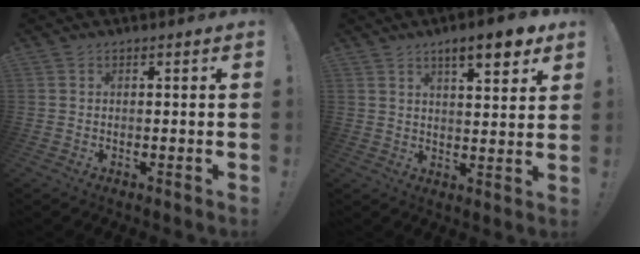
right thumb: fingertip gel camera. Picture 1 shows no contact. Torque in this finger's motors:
{"motor_torque": [-0.07, 1.78, 0.90, 0.73, 0.02]}